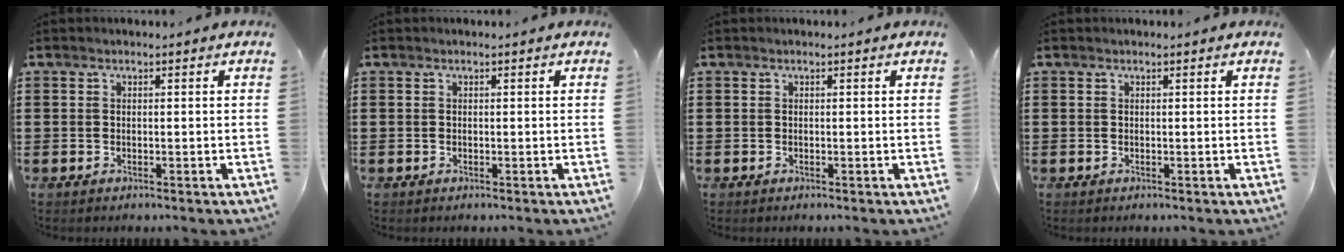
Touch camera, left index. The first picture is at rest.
{"total": 0.0}
{"total": 0.0}
{"total": 0.0}